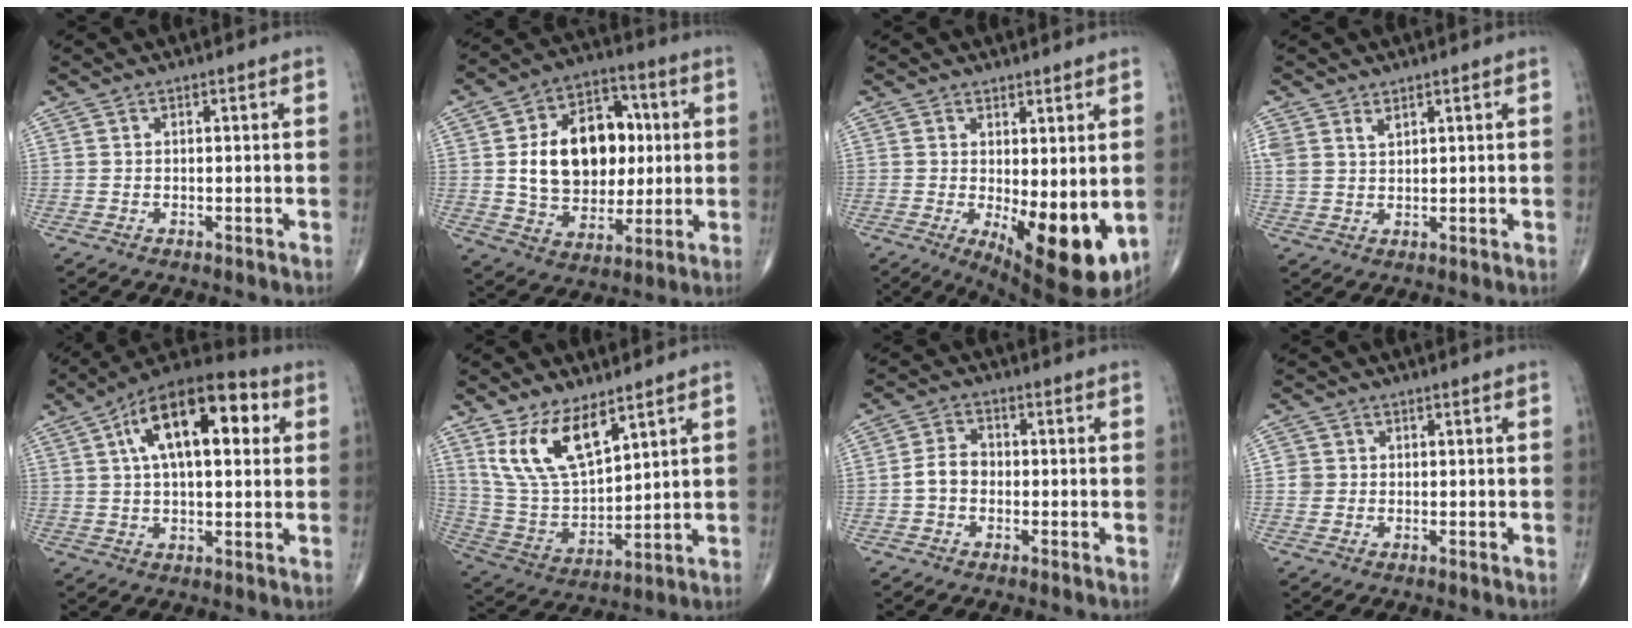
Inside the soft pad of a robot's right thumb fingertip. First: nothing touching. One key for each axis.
{"total": 19.2, "fx": 2.2, "fy": 13.6, "fz": 13.4, "tx": -0.166, "ty": 0.012, "tz": 0.042}
{"total": 12.4, "fx": -1.8, "fy": 4.6, "fz": 11.3, "tx": -0.155, "ty": -0.030, "tz": -0.011}
{"total": 3.6, "fx": 2.2, "fy": 2.1, "fz": 1.9, "tx": -0.035, "ty": -0.004, "tz": 0.052}
{"total": 18.8, "fx": 5.4, "fy": 8.7, "fz": 15.8, "tx": -0.234, "ty": 0.022, "tz": 0.076}
{"total": 13.7, "fx": 8.0, "fy": 6.2, "fz": 9.3, "tx": -0.161, "ty": -0.035, "tz": 0.174}
{"total": 4.2, "fx": -1.0, "fy": 3.1, "fz": 2.6, "tx": -0.043, "ty": 0.017, "tz": -0.027}
{"total": 2.0, "fx": 0.0, "fy": 1.9, "fz": 0.3, "tx": 0.007, "ty": 0.005, "tz": 0.000}